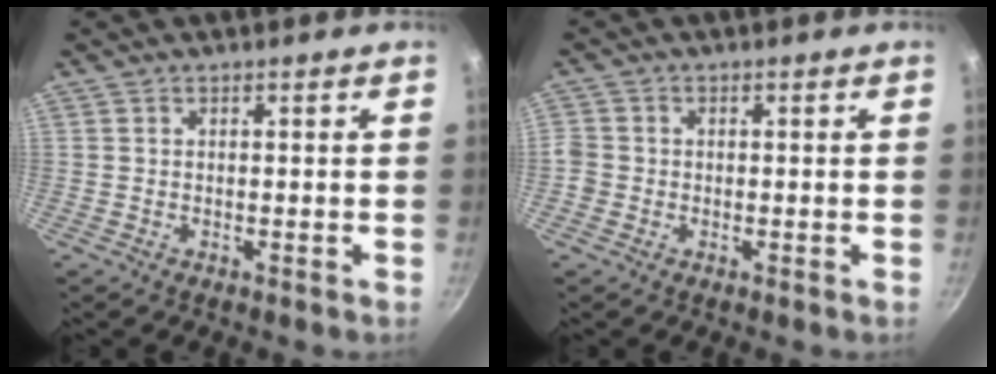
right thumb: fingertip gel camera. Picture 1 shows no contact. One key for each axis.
{"total": 3.0, "fx": -0.5, "fy": 2.7, "fz": 1.0, "tx": -0.013, "ty": 0.007, "tz": -0.013}